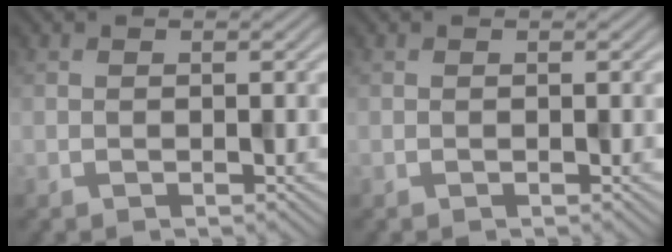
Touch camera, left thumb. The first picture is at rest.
{"total": 0.0}